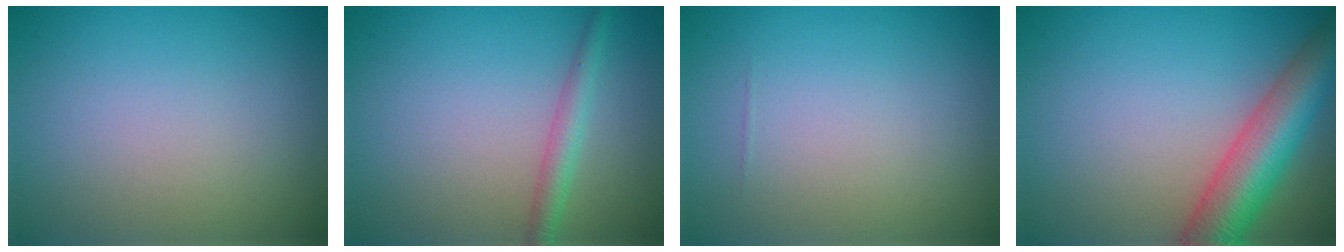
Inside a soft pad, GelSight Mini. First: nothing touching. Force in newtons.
{"total": 2.0, "press": 2.0, "slide": 0.0}
{"total": 0.0}
{"total": 7.2, "press": 7.2, "slide": 0.4}